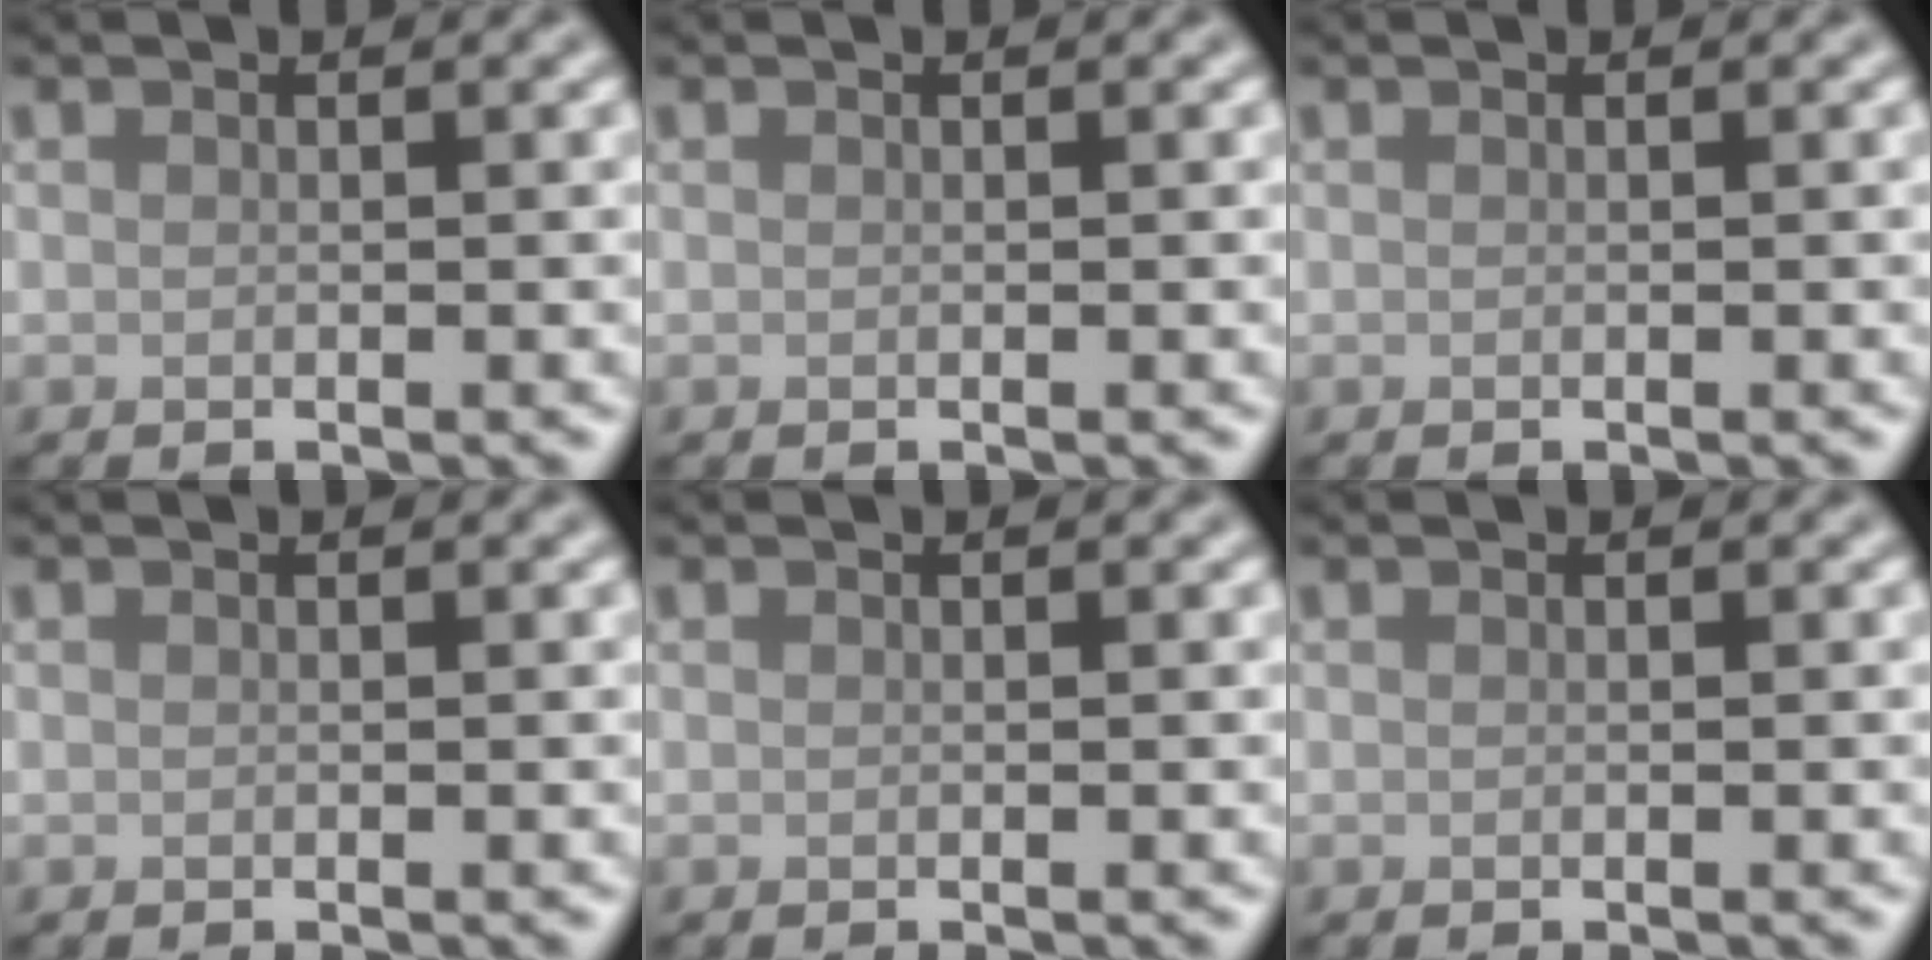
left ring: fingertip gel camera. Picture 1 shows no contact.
{"total": 0.0}
{"total": 0.0}
{"total": 0.0}
{"total": 0.0}
{"total": 0.0}